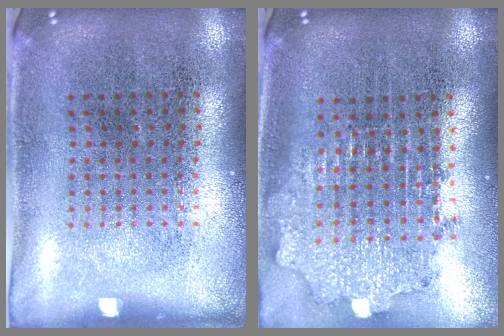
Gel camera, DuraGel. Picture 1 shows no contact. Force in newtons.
{"total": 1.9, "press": 1.5, "slide": 1.2}